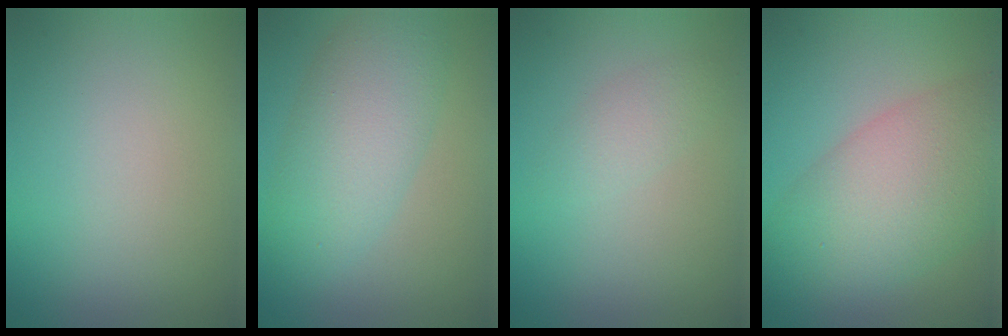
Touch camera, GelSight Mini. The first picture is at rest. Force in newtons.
{"total": 5.6, "press": 5.6, "slide": 0.2}
{"total": 1.6, "press": 1.6, "slide": 0.1}
{"total": 8.8, "press": 8.8, "slide": 0.3}